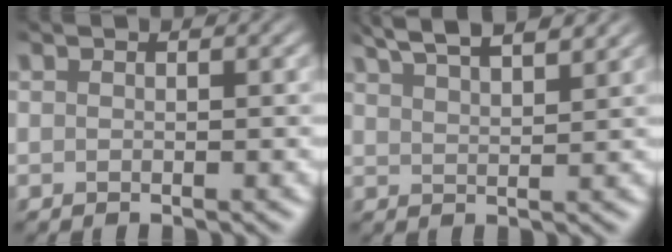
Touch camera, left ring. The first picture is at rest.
{"total": 7.1, "force": [5.4, 2.0, 4.1], "torque": [-0.043, 0.032, 0.053]}